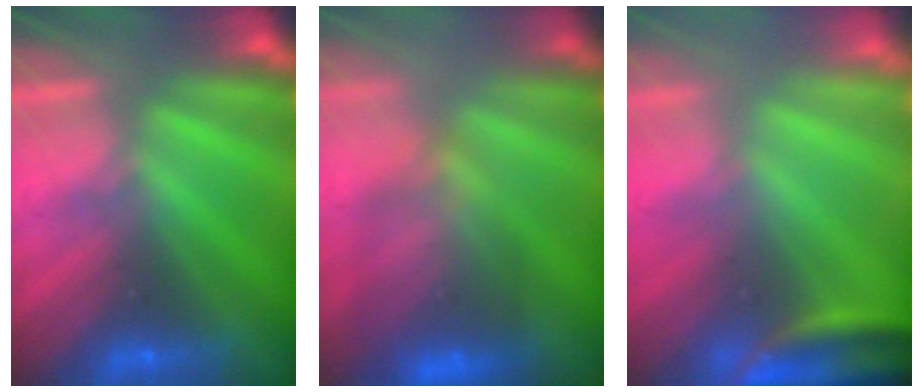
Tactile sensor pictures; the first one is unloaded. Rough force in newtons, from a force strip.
{"total": 7.6}
{"total": 3.9}